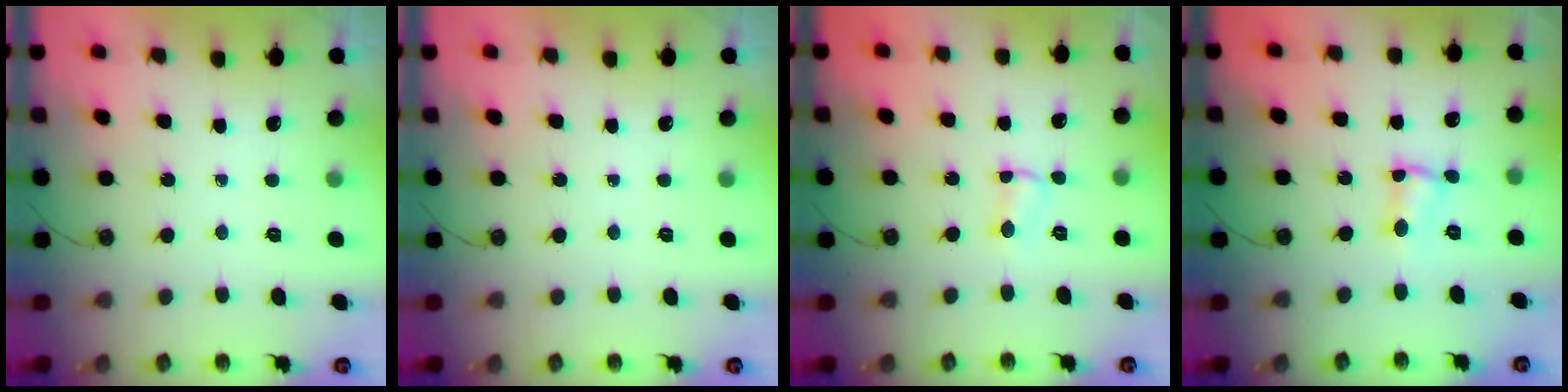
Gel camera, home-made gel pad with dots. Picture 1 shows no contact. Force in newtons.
{"total": 0.0}
{"total": 4.1, "press": 4.1, "slide": 0.5}
{"total": 2.9, "press": 2.9, "slide": 0.2}